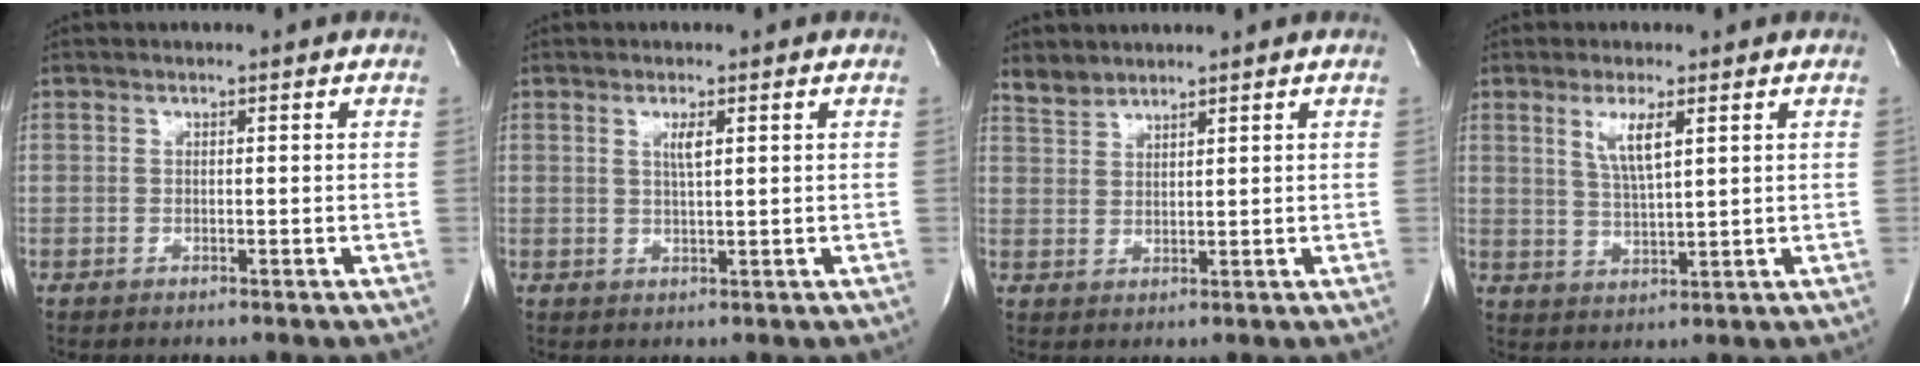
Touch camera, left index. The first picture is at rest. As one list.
[{"total": 1.8, "force": [0.5, 0.1, 1.7], "torque": [-0.041, -0.005, 0.011]}, {"total": 2.6, "force": [2.5, 0.7, -0.1], "torque": [-0.005, 0.008, 0.052]}, {"total": 4.5, "force": [1.9, 0.7, 4.1], "torque": [-0.088, -0.009, 0.041]}]